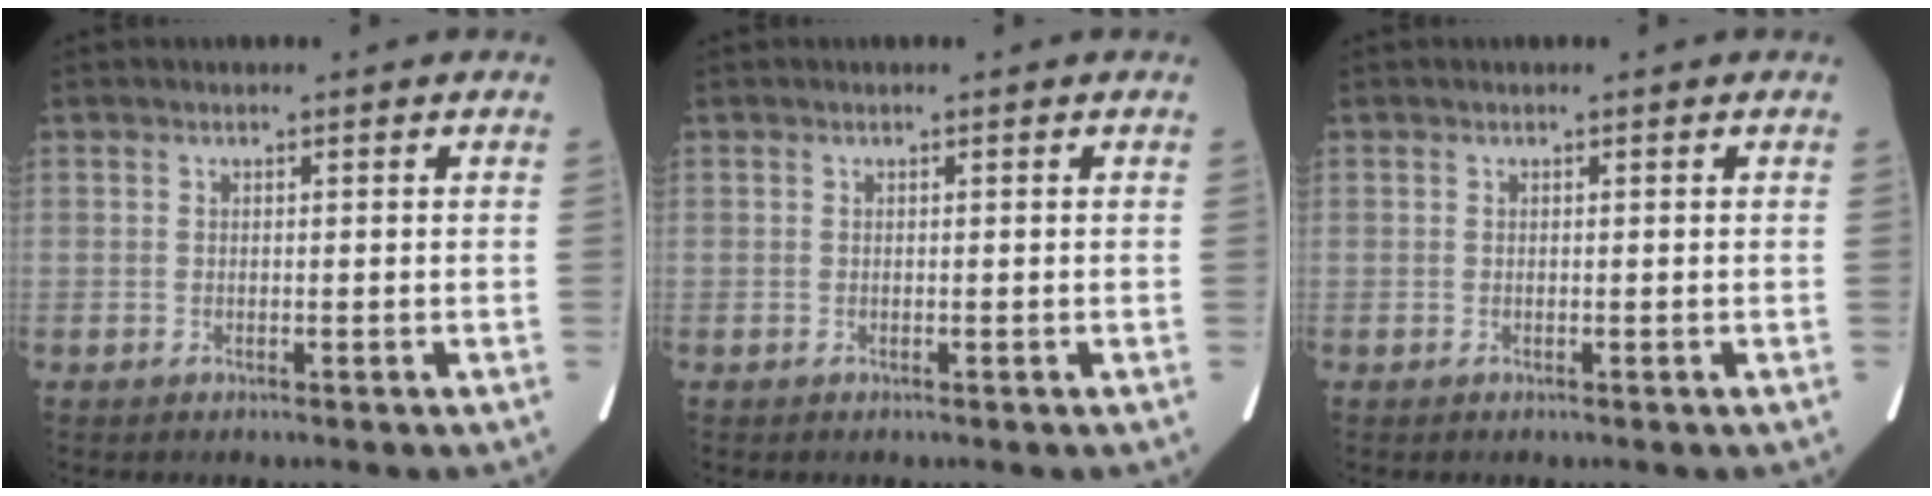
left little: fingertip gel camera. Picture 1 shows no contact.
{"total": 0.0}
{"total": 0.0}